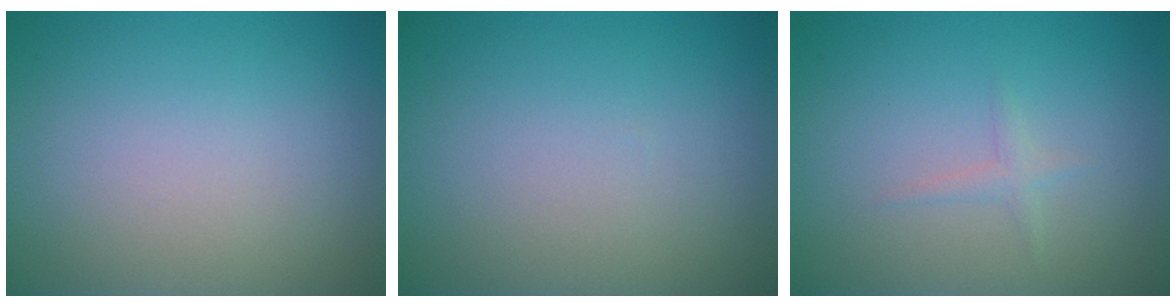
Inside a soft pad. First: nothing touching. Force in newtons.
{"total": 0.0}
{"total": 0.9, "press": 0.8, "slide": 0.0}